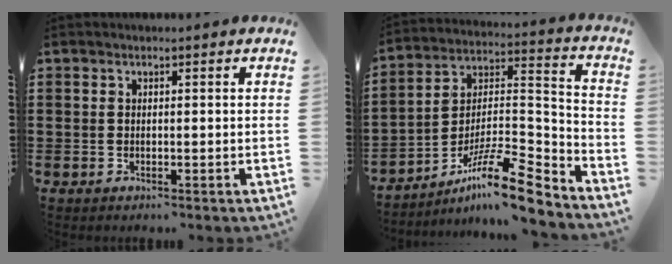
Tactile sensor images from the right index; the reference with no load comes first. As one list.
[{"total": 12.3, "force": [-9.5, 1.5, 7.6], "torque": [-0.120, 0.016, -0.178]}]